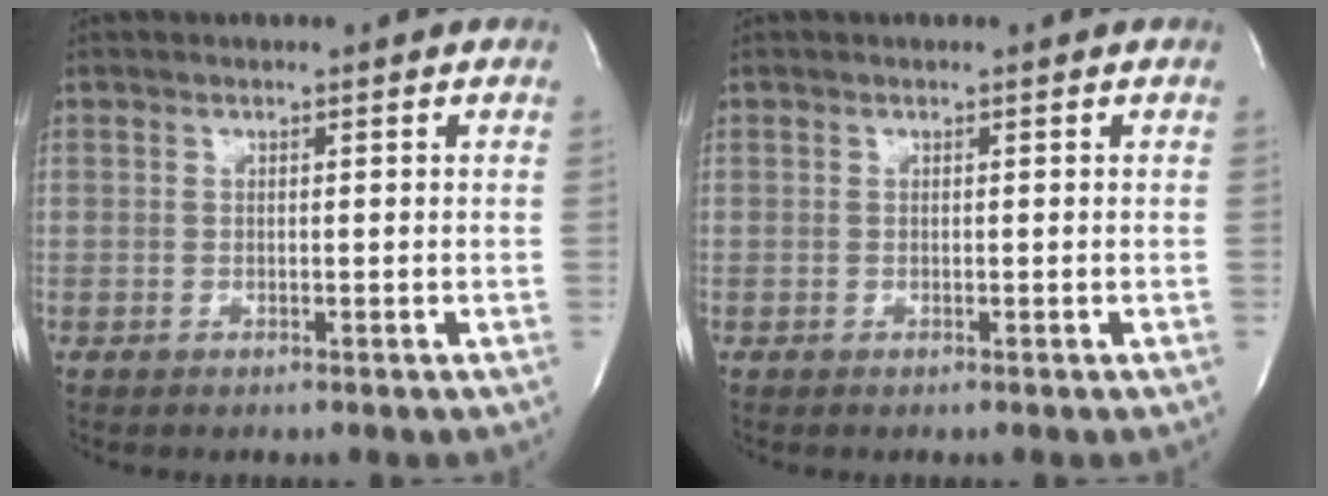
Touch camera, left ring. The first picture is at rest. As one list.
[{"total": 0.0}]